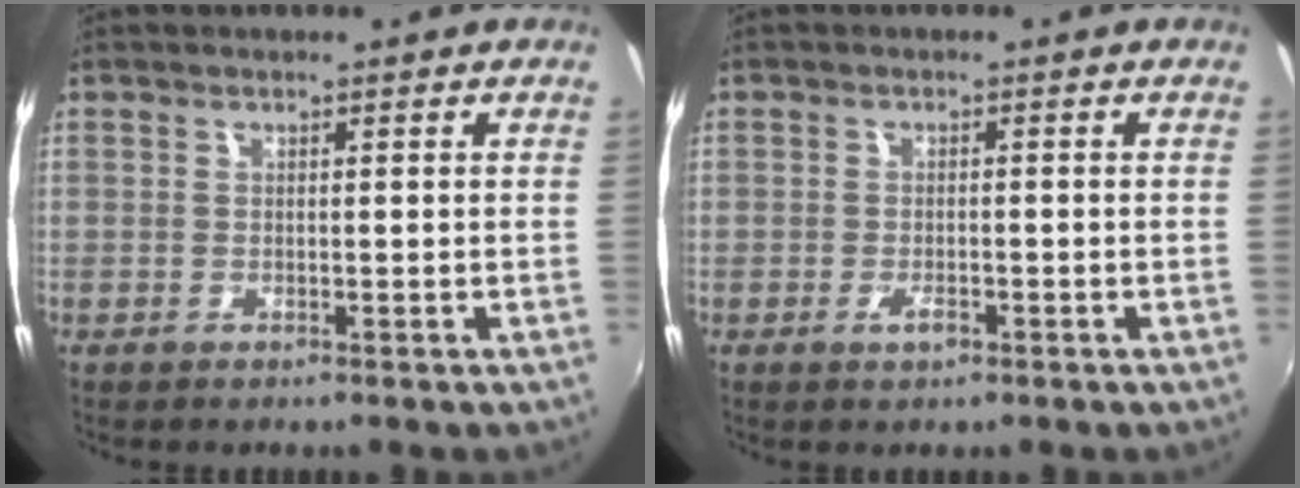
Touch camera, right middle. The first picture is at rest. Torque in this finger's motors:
{"motor_torque": [0.00, -0.17, -0.15, -0.02]}